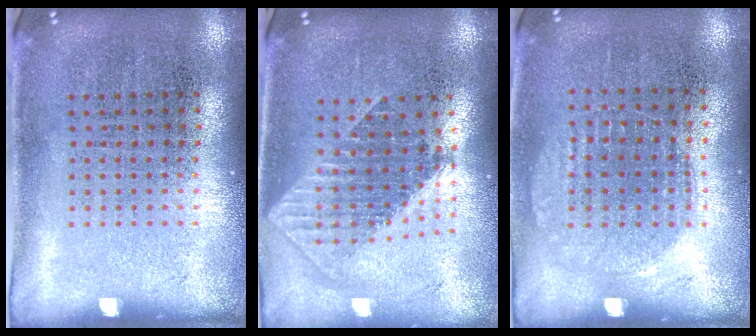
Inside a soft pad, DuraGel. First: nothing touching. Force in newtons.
{"total": 1.8, "press": 1.5, "slide": 1.1}
{"total": 1.0, "press": 0.9, "slide": 0.3}